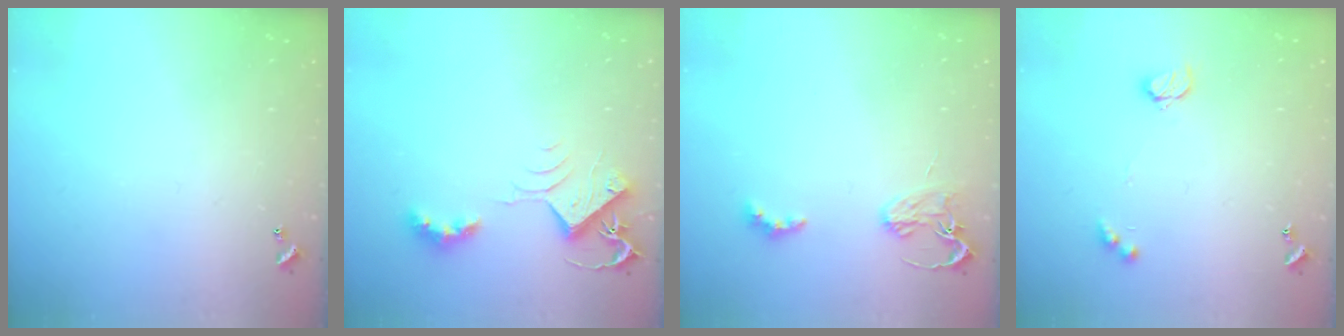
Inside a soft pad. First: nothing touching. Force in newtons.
{"total": 7.1, "press": 7.1, "slide": 1.0}
{"total": 2.9, "press": 2.8, "slide": 0.6}
{"total": 4.2, "press": 4.2, "slide": 0.4}